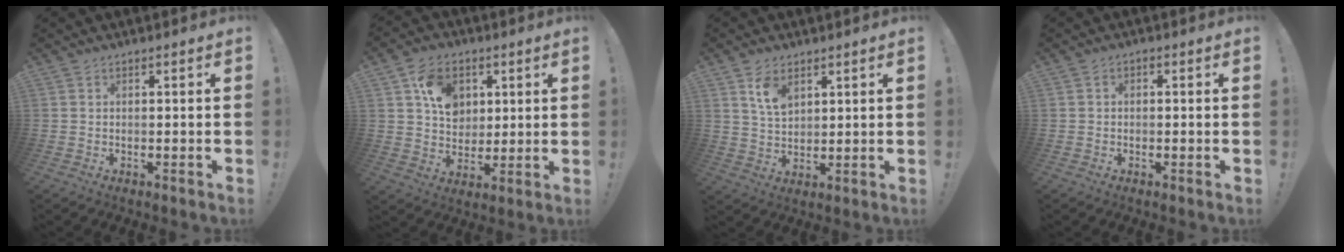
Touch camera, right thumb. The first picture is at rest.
{"total": 12.2, "force": [4.9, 9.5, 5.9], "torque": [-0.083, -0.012, 0.098]}
{"total": 7.4, "force": [4.4, 4.5, 3.8], "torque": [-0.055, -0.021, 0.081]}
{"total": 1.0, "force": [-0.7, 0.7, 0.4], "torque": [-0.007, 0.005, -0.012]}